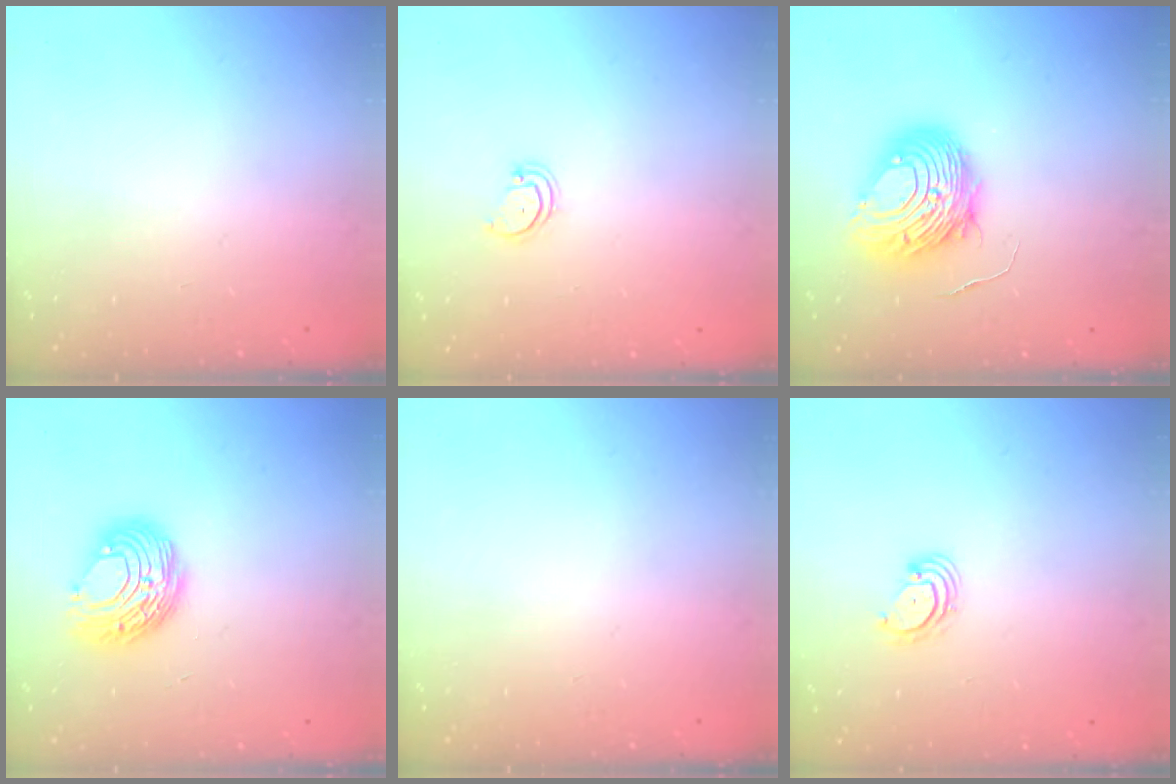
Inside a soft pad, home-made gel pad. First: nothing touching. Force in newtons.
{"total": 3.0, "press": 3.0, "slide": 0.2}
{"total": 11.0, "press": 11.0, "slide": 0.8}
{"total": 9.5, "press": 9.5, "slide": 0.5}
{"total": 0.0}
{"total": 2.9, "press": 2.9, "slide": 0.4}